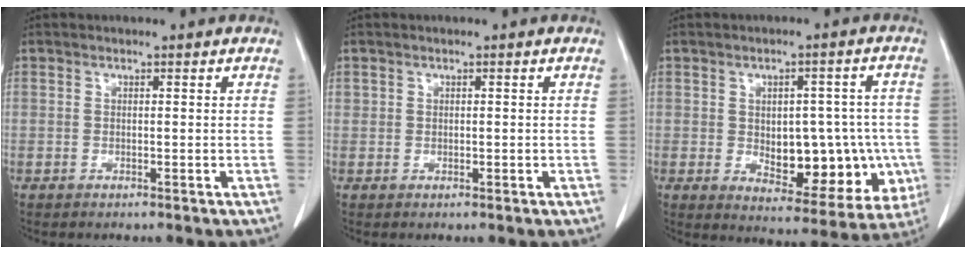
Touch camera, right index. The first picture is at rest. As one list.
[{"total": 0.6, "force": [0.0, 0.6, 0.3], "torque": [-0.008, 0.006, 0.004]}, {"total": 14.5, "force": [-2.2, 7.9, 12.0], "torque": [-0.151, 0.014, -0.006]}]